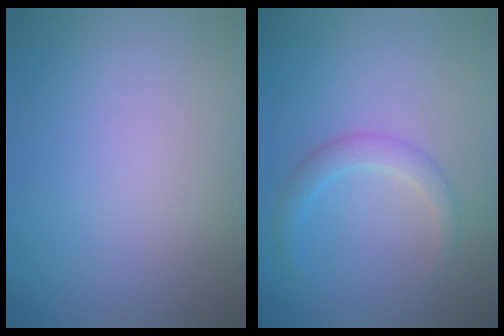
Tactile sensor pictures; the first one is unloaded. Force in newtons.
{"total": 2.0, "press": 2.0, "slide": 0.1}